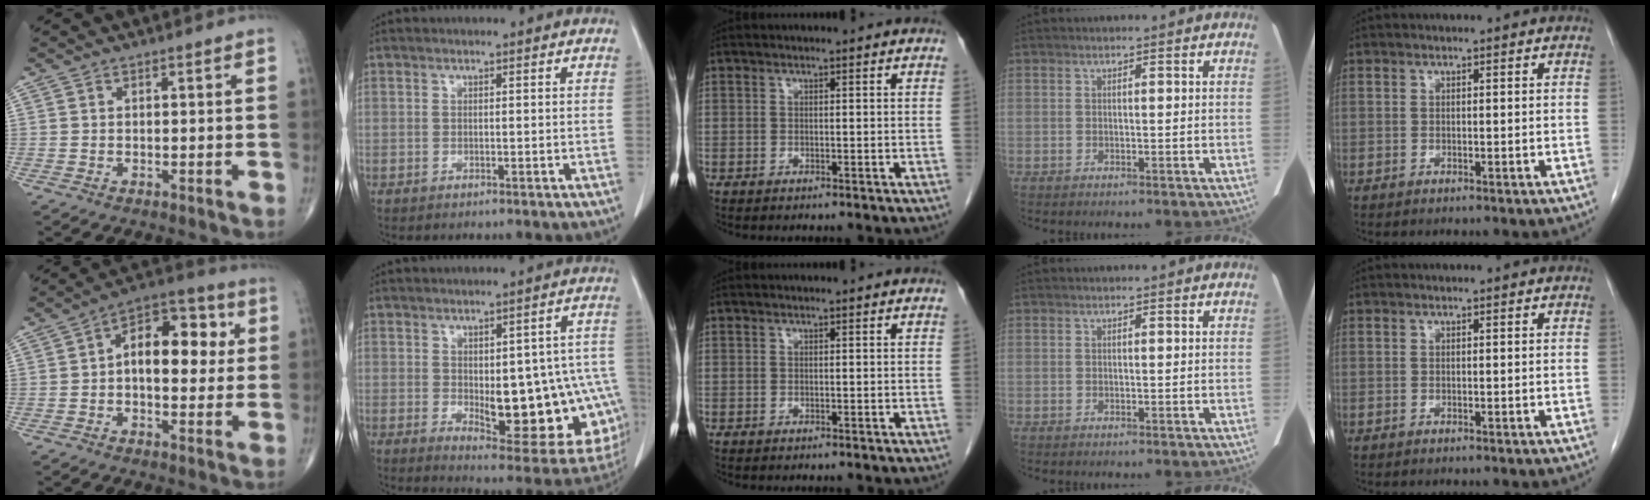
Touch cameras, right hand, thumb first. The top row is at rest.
{"thumb": {"total": 13.5, "force": [1.5, 7.7, 10.9], "torque": [-0.129, 0.027, 0.013]}, "index": {"total": 19.0, "force": [-3.0, 7.6, 17.2], "torque": [-0.150, 0.019, -0.011]}}